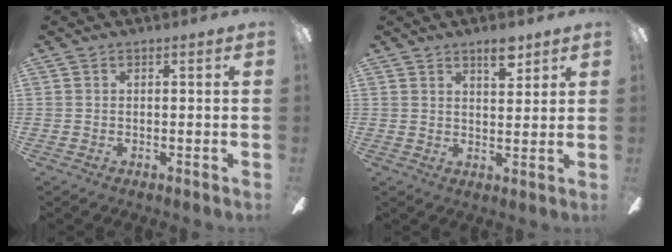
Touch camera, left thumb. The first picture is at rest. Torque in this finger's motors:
{"motor_torque": [0.28, -0.13, 0.43, -0.45, 0.04]}